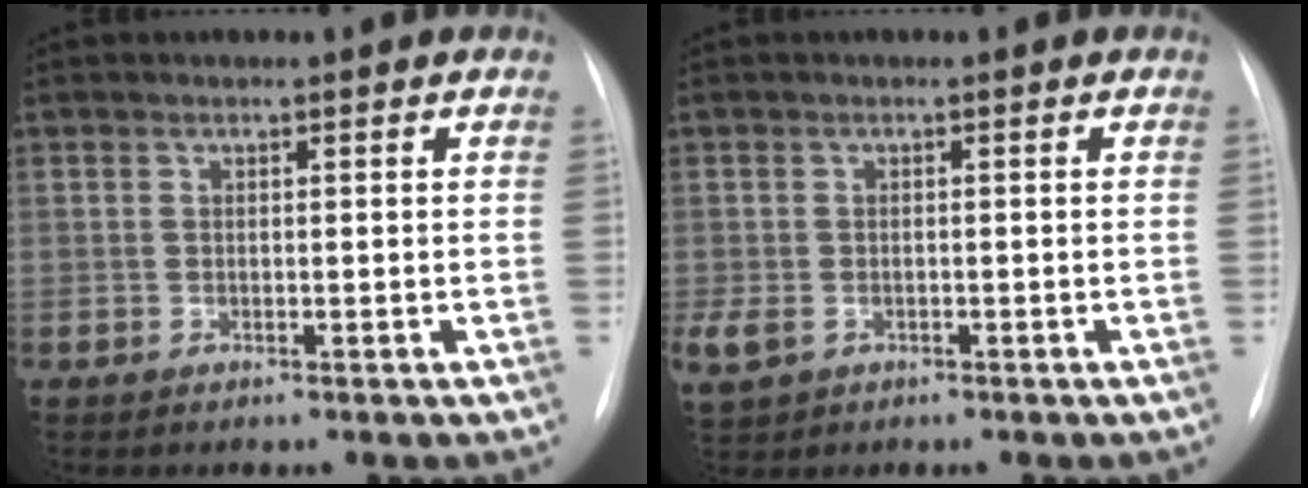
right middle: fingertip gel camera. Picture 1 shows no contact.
{"total": 4.0, "force": [-1.5, 2.9, 2.3], "torque": [-0.056, -0.002, -0.016]}